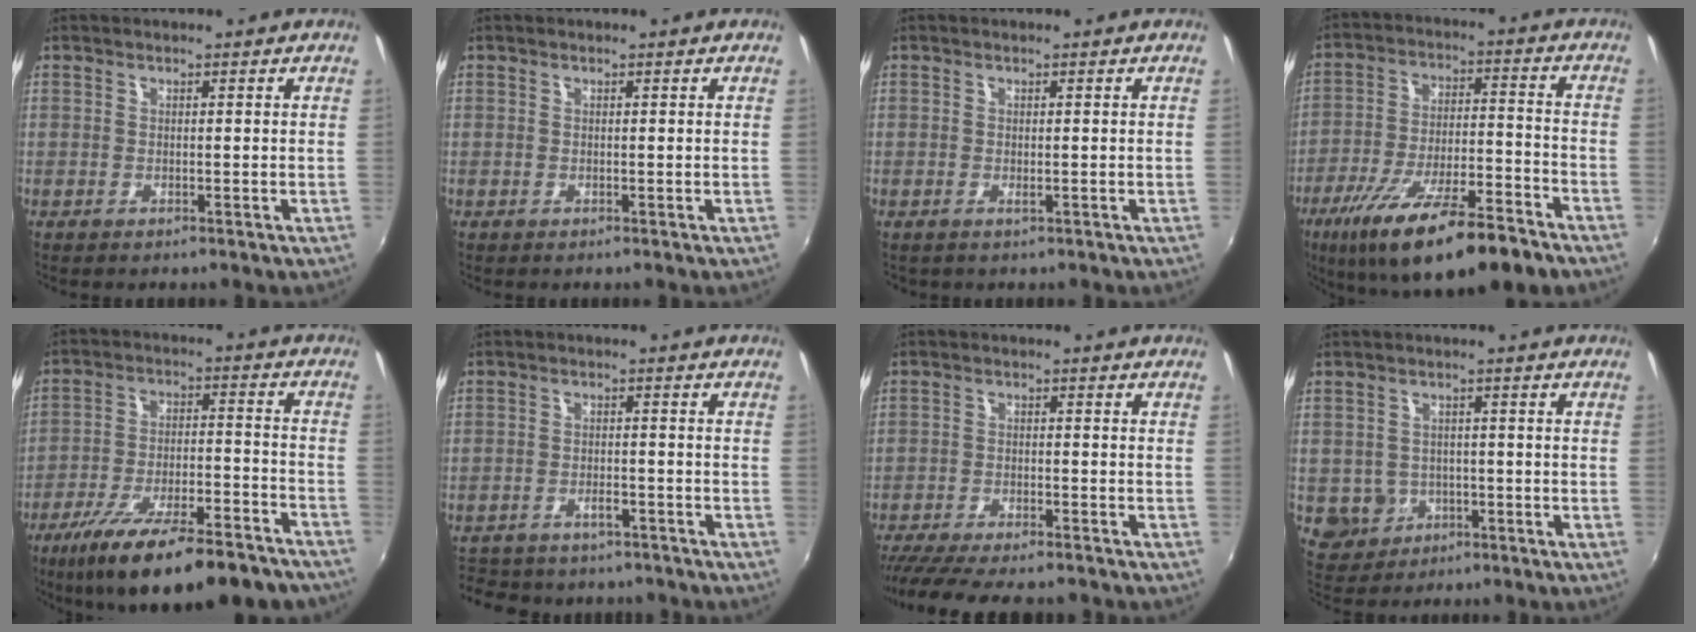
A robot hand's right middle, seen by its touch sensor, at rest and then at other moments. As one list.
[{"total": 0.0}, {"total": 0.5, "force": [-0.2, 0.2, 0.4], "torque": [-0.005, 0.001, -0.001]}, {"total": 20.6, "force": [-13.9, 4.6, 14.4], "torque": [-0.254, -0.037, -0.219]}, {"total": 24.8, "force": [-19.5, 6.4, 13.9], "torque": [-0.237, -0.037, -0.273]}, {"total": 11.2, "force": [-9.1, 5.0, 4.1], "torque": [-0.104, -0.004, -0.128]}, {"total": 13.5, "force": [-11.7, 2.2, 6.4], "torque": [-0.137, -0.032, -0.185]}, {"total": 5.8, "force": [-1.6, 5.4, 1.3], "torque": [-0.041, 0.005, -0.010]}]